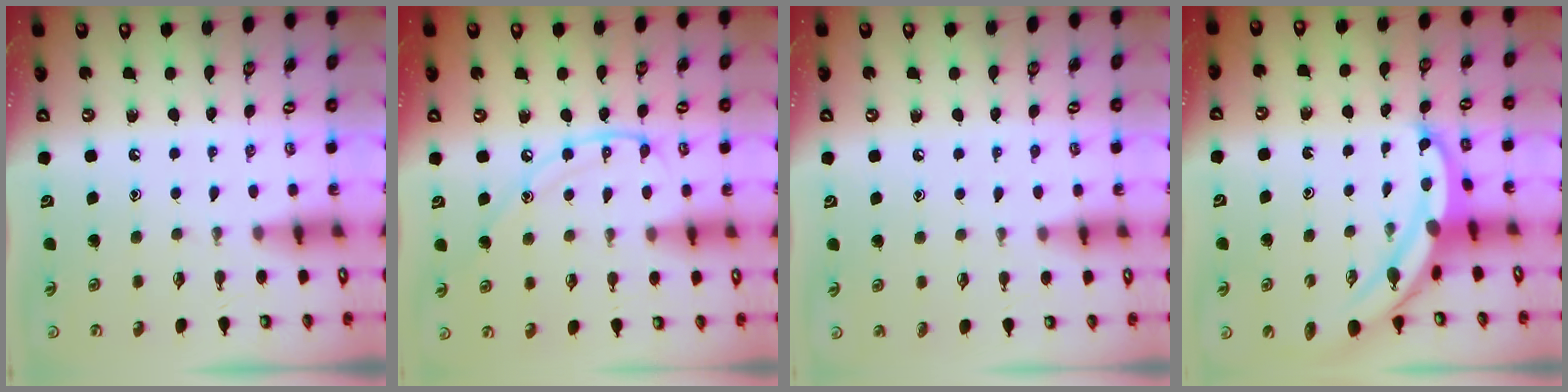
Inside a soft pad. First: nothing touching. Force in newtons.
{"total": 11.2, "press": 11.2, "slide": 1.2}
{"total": 3.1, "press": 3.1, "slide": 0.3}
{"total": 5.9, "press": 5.9, "slide": 0.3}